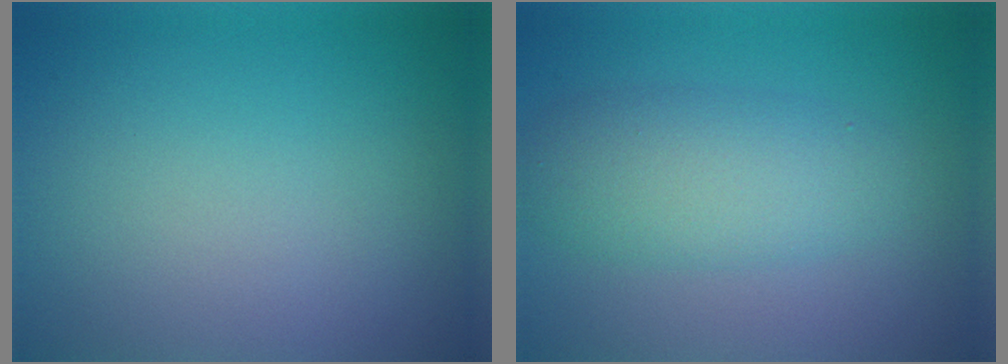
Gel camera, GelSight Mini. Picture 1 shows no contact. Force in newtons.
{"total": 4.4, "press": 4.4, "slide": 0.1}